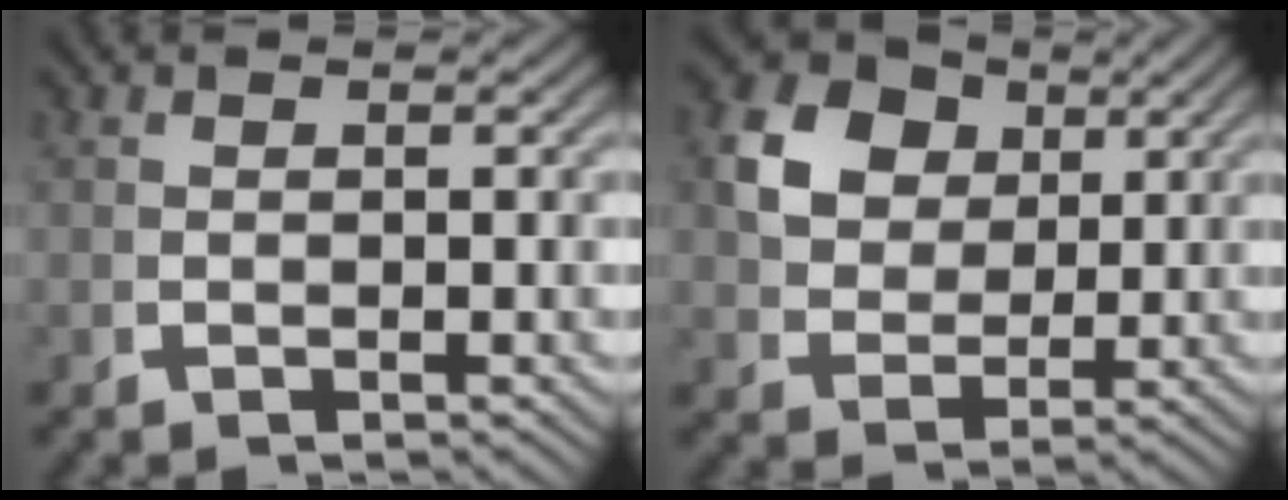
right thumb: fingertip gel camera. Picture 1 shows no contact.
{"total": 10.0, "force": [3.3, 7.9, 5.2], "torque": [-0.114, -0.007, 0.057]}